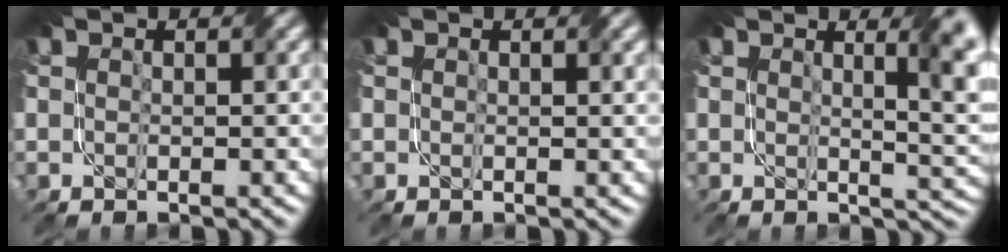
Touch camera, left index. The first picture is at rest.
{"total": 1.1, "force": [0.7, 0.2, 0.9], "torque": [-0.018, 0.001, 0.010]}
{"total": 5.2, "force": [1.9, 1.4, 4.6], "torque": [-0.050, -0.001, 0.030]}